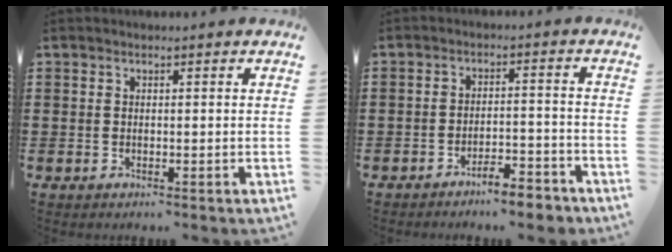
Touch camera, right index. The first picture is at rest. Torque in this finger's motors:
{"motor_torque": [1.09, 1.05, 0.27, 0.06]}